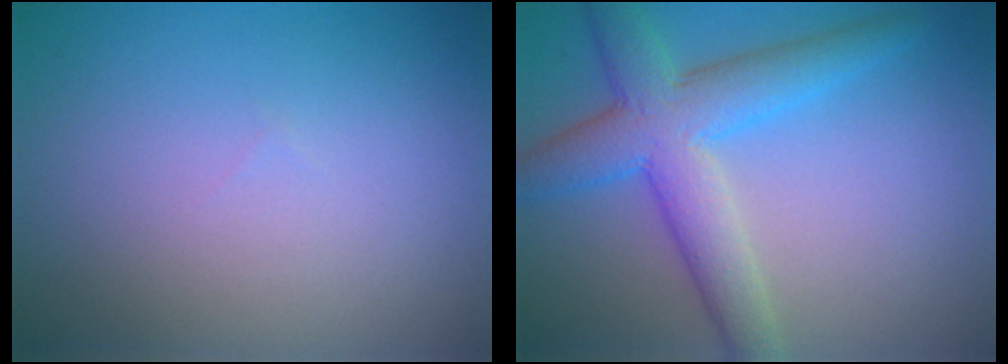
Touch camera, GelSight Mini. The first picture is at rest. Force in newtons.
{"total": 6.7, "press": 6.7, "slide": 0.2}